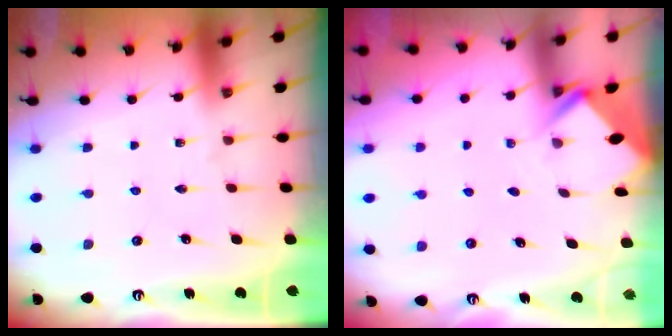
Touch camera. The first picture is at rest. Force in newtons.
{"total": 2.9, "press": 2.9, "slide": 0.2}